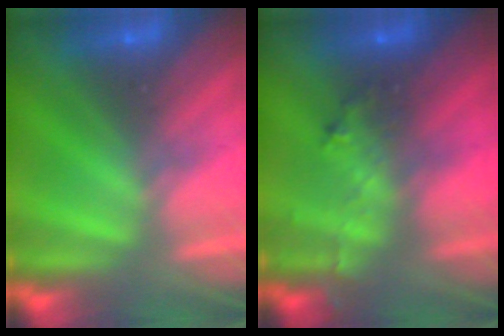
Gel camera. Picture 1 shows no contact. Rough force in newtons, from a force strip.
{"total": 2.8}